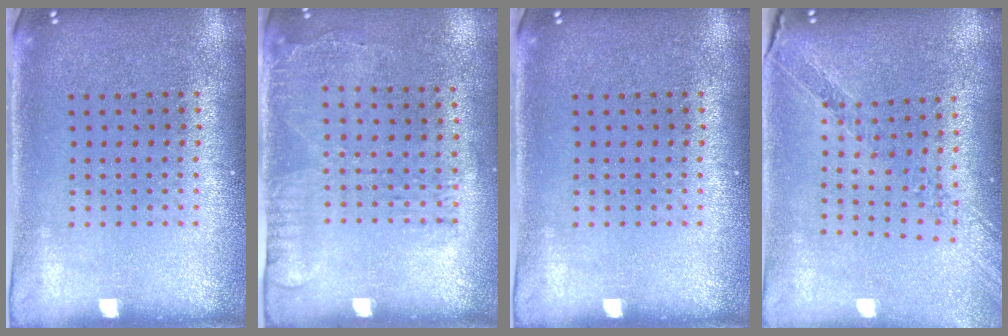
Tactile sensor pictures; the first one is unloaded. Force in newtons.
{"total": 1.7, "press": 1.2, "slide": 1.2}
{"total": 0.0}
{"total": 1.0, "press": 1.0, "slide": 0.0}